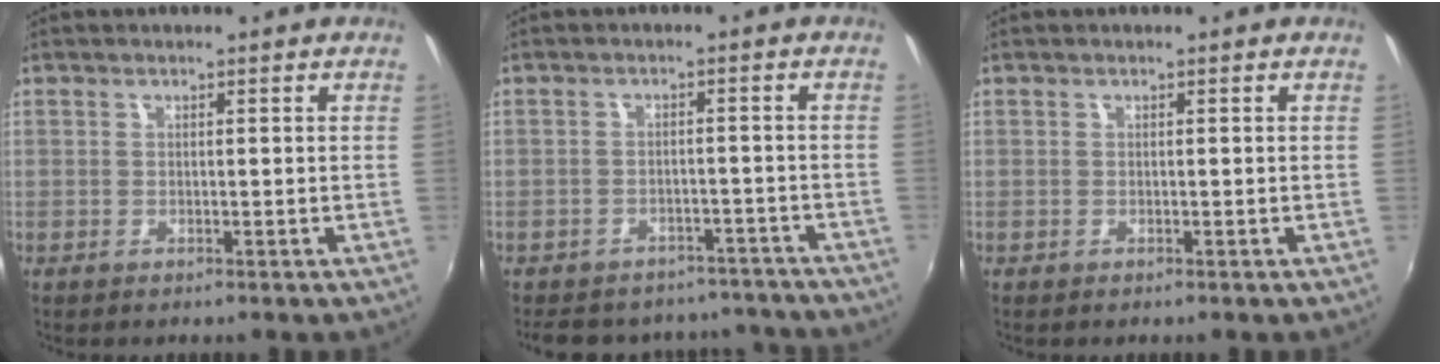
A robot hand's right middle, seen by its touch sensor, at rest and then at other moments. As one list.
[{"total": 16.5, "force": [-14.2, 6.9, 4.8], "torque": [-0.107, 0.023, -0.168]}, {"total": 0.0}]